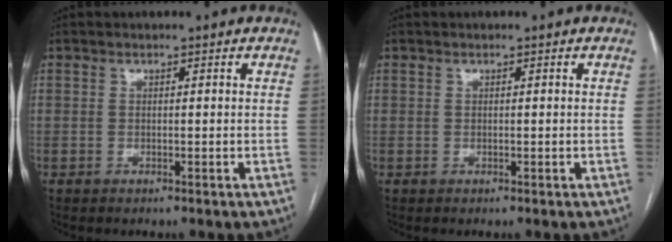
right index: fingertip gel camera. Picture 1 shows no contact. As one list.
[{"total": 0.0}]